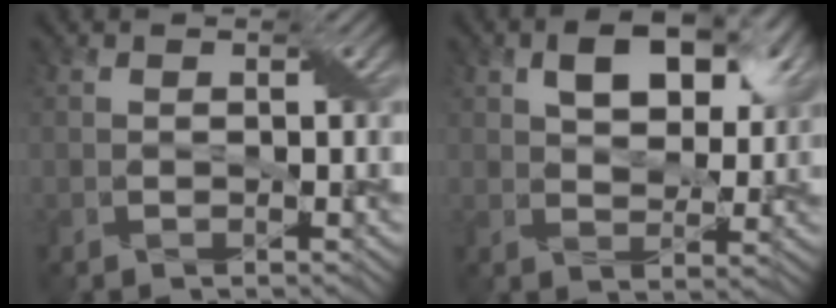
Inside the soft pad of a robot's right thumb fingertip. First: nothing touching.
{"total": 7.8, "force": [3.8, 4.1, 5.4], "torque": [-0.097, 0.000, 0.062]}